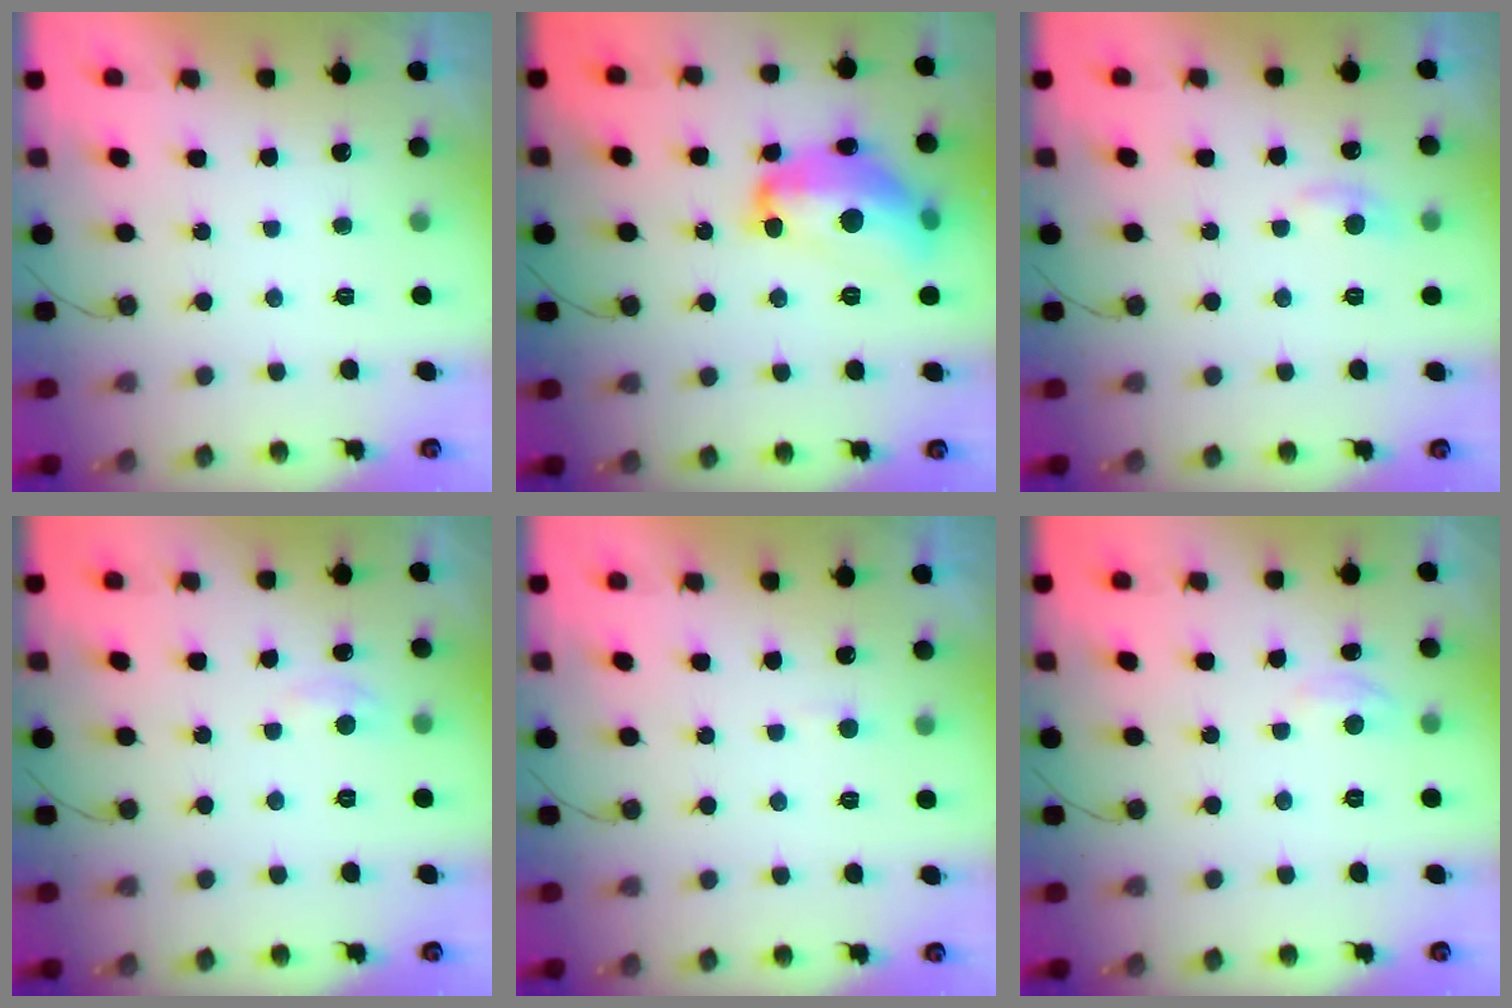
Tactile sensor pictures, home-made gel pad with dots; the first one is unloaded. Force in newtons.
{"total": 18.4, "press": 18.4, "slide": 1.2}
{"total": 5.3, "press": 5.2, "slide": 0.8}
{"total": 2.3, "press": 2.3, "slide": 0.3}
{"total": 2.3, "press": 2.3, "slide": 0.3}
{"total": 3.6, "press": 3.6, "slide": 0.5}